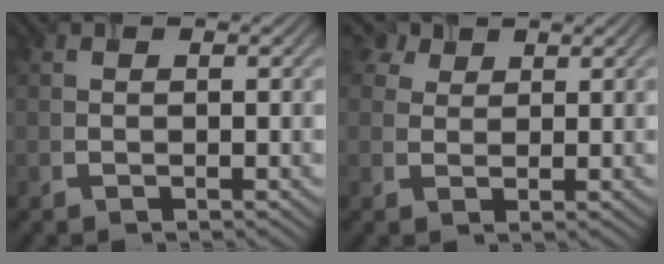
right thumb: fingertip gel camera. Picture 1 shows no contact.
{"total": 2.9, "force": [1.9, 1.9, 1.1], "torque": [-0.027, 0.012, 0.044]}